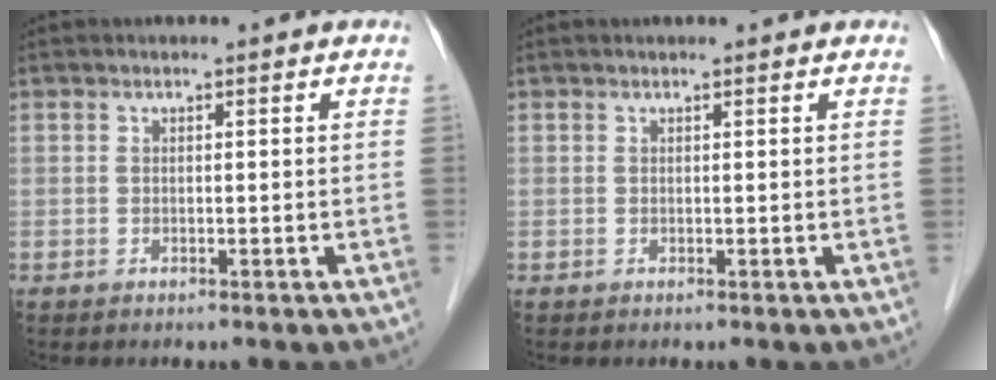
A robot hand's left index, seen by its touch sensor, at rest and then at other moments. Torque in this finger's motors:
{"motor_torque": [0.24, -0.15, 0.00, 0.01]}